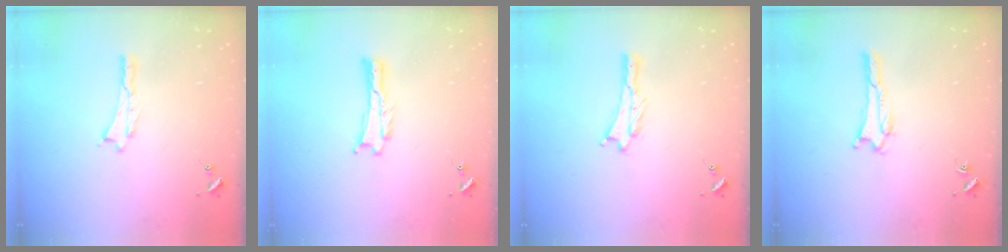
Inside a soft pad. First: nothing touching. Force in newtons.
{"total": 0.0}
{"total": 0.9, "press": 0.9, "slide": 0.2}
{"total": 1.1, "press": 1.0, "slide": 0.1}